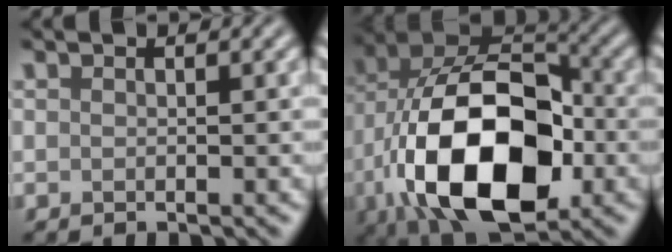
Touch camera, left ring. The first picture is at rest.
{"total": 16.1, "force": [-4.4, 9.2, 12.5], "torque": [-0.222, -0.012, -0.080]}